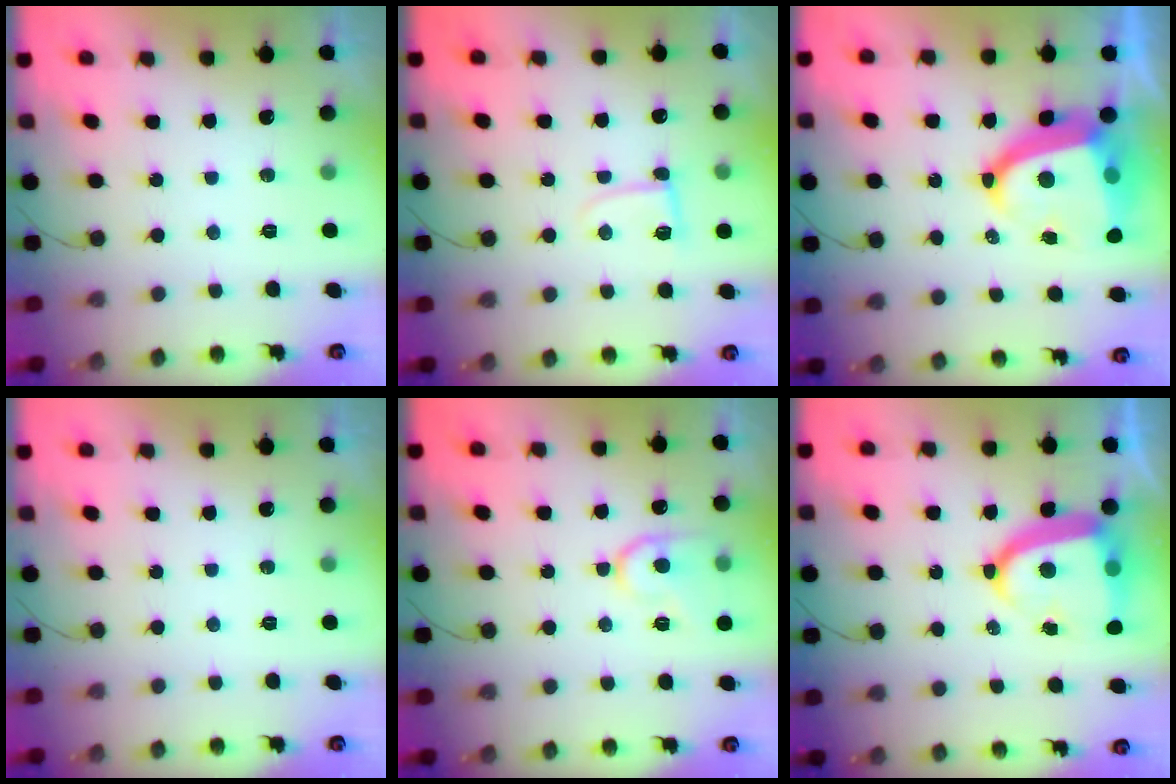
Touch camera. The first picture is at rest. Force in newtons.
{"total": 4.6, "press": 4.5, "slide": 0.6}
{"total": 15.5, "press": 15.3, "slide": 2.3}
{"total": 0.0}
{"total": 12.0, "press": 12.0, "slide": 1.1}
{"total": 16.0, "press": 15.9, "slide": 1.9}